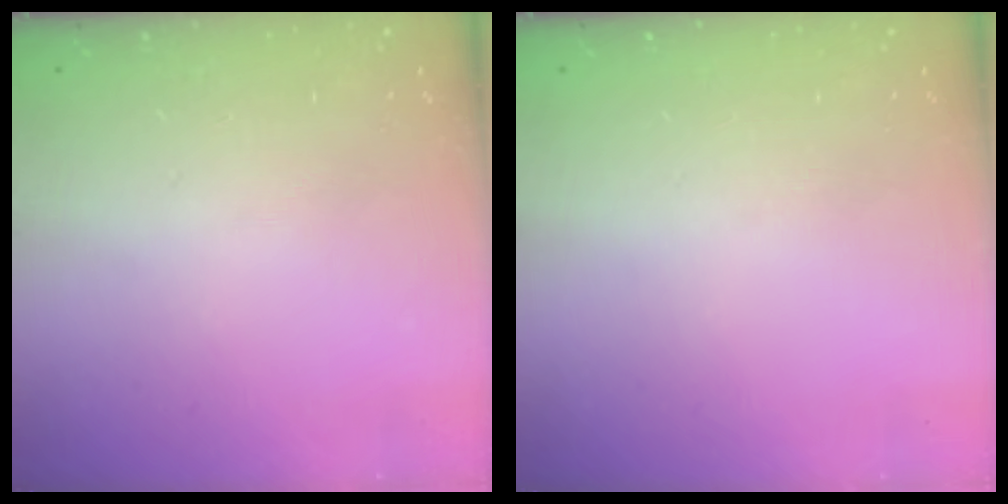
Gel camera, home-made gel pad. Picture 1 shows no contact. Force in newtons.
{"total": 0.0}